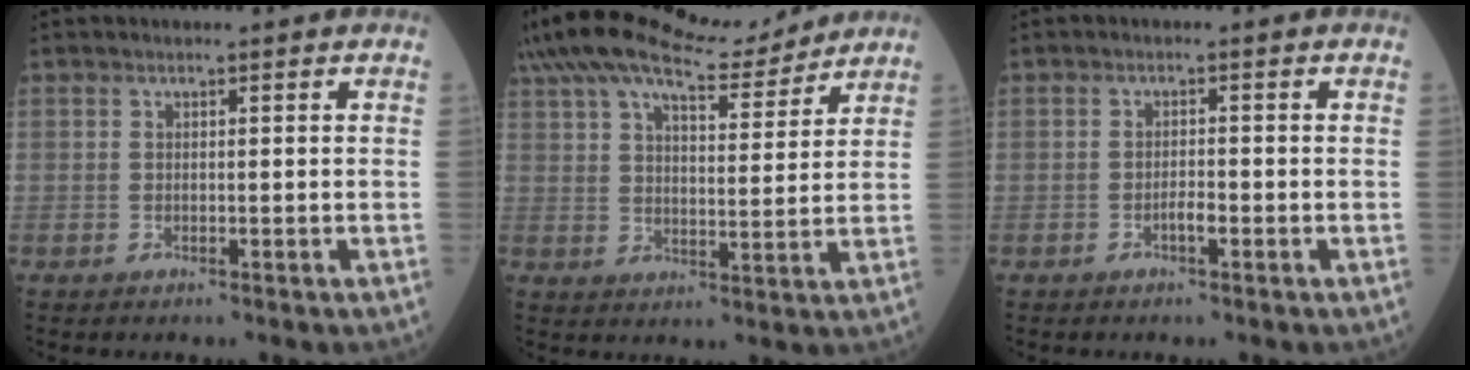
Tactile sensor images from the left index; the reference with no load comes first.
{"total": 16.9, "force": [14.7, 3.9, 7.4], "torque": [-0.149, 0.036, 0.234]}
{"total": 1.5, "force": [-0.8, 0.3, 1.2], "torque": [-0.021, 0.001, -0.016]}